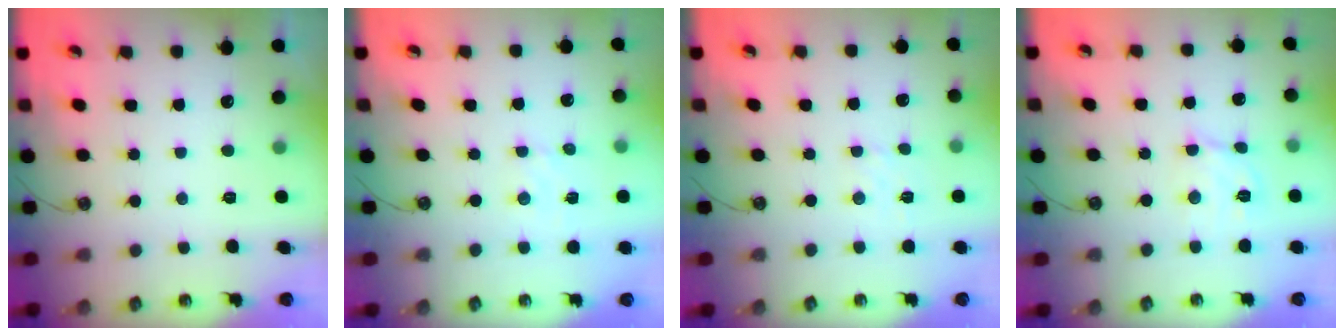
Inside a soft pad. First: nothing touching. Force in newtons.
{"total": 2.3, "press": 2.3, "slide": 0.4}
{"total": 2.2, "press": 2.1, "slide": 0.5}
{"total": 7.0, "press": 7.0, "slide": 0.3}